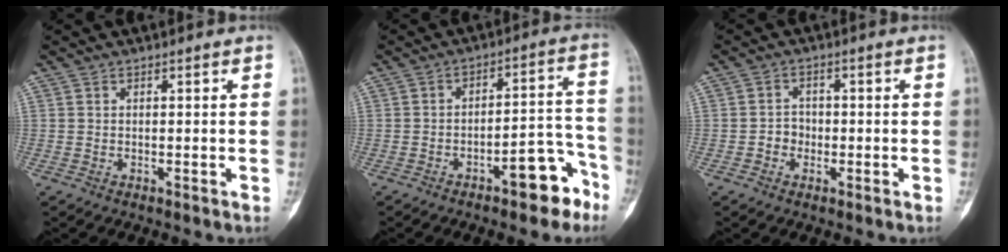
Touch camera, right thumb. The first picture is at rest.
{"total": 10.1, "force": [-6.1, 3.9, 7.1], "torque": [-0.072, 0.067, -0.082]}
{"total": 2.7, "force": [-0.9, 2.4, 1.0], "torque": [0.000, 0.010, -0.022]}